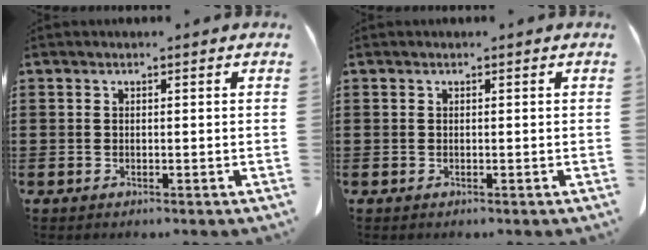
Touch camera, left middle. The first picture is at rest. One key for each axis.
{"total": 0.0}